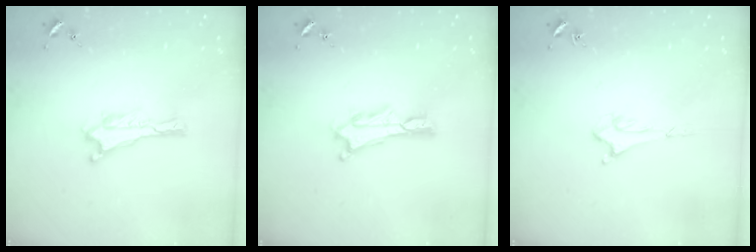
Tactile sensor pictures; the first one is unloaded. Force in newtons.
{"total": 2.0, "press": 2.0, "slide": 0.3}
{"total": 1.5, "press": 1.5, "slide": 0.2}